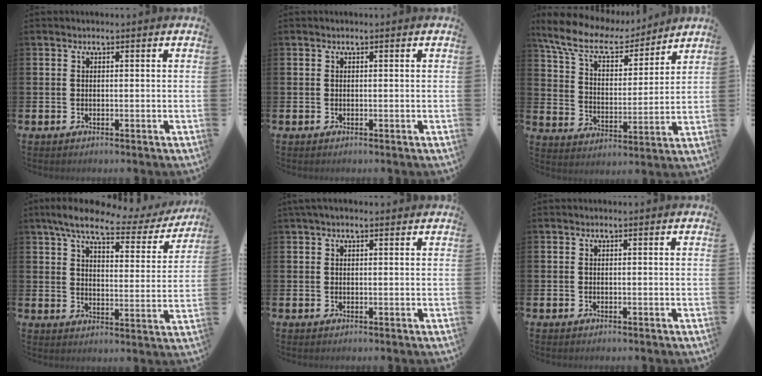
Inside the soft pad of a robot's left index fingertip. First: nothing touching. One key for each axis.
{"total": 0.0}
{"total": 10.1, "fx": 8.5, "fy": 3.6, "fz": 4.0, "tx": -0.113, "ty": -0.052, "tz": 0.148}
{"total": 7.5, "fx": 6.0, "fy": 2.0, "fz": 4.0, "tx": -0.090, "ty": -0.032, "tz": 0.095}
{"total": 1.5, "fx": 1.1, "fy": 0.3, "fz": 0.9, "tx": -0.014, "ty": 0.003, "tz": 0.019}
{"total": 0.0}